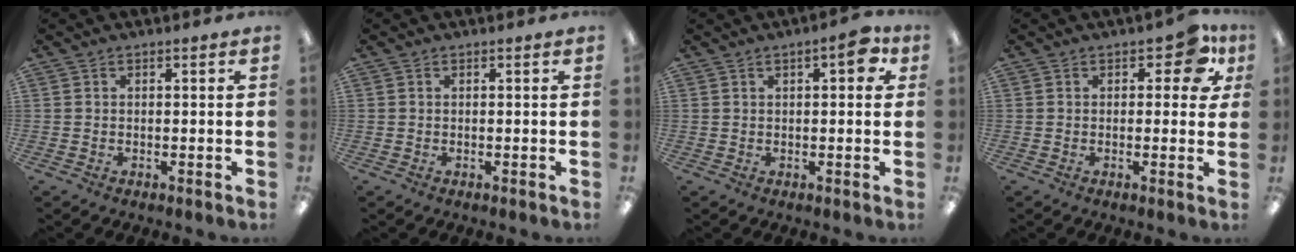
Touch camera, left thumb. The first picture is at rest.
{"total": 0.0}
{"total": 6.5, "force": [2.3, 2.6, 5.4], "torque": [-0.074, 0.000, 0.033]}
{"total": 7.2, "force": [3.1, 3.7, 5.3], "torque": [-0.058, -0.006, 0.048]}